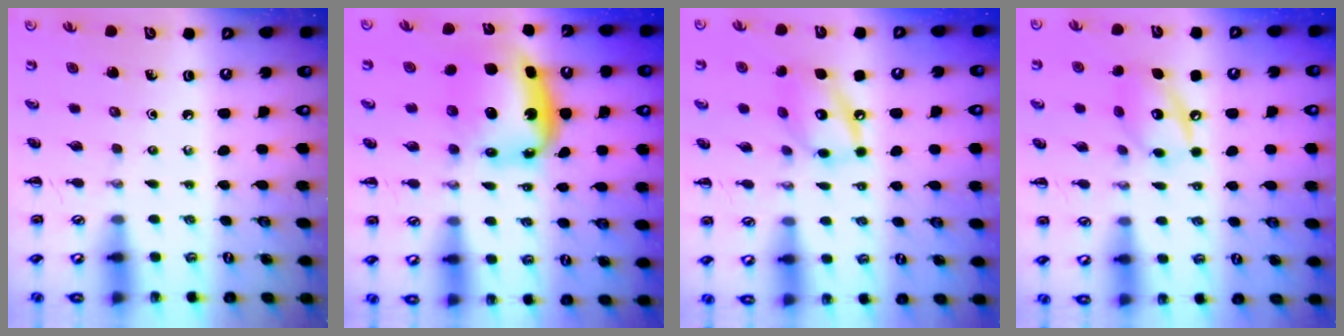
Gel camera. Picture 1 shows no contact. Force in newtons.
{"total": 7.1, "press": 6.8, "slide": 2.1}
{"total": 12.1, "press": 12.0, "slide": 1.4}
{"total": 11.1, "press": 10.9, "slide": 1.7}